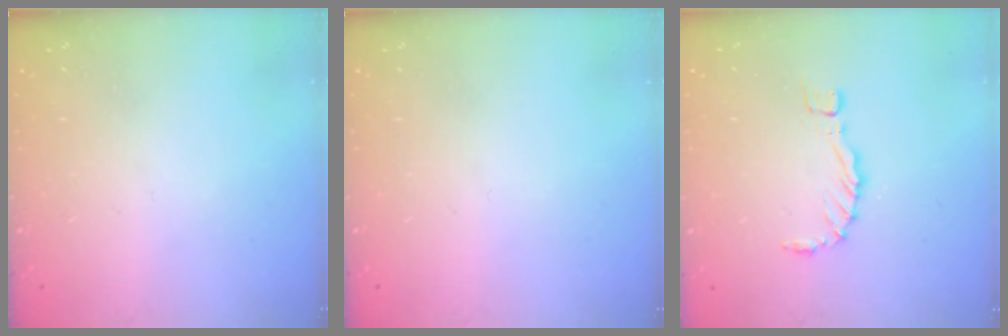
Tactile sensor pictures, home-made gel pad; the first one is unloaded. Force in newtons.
{"total": 0.0}
{"total": 2.7, "press": 2.7, "slide": 0.1}